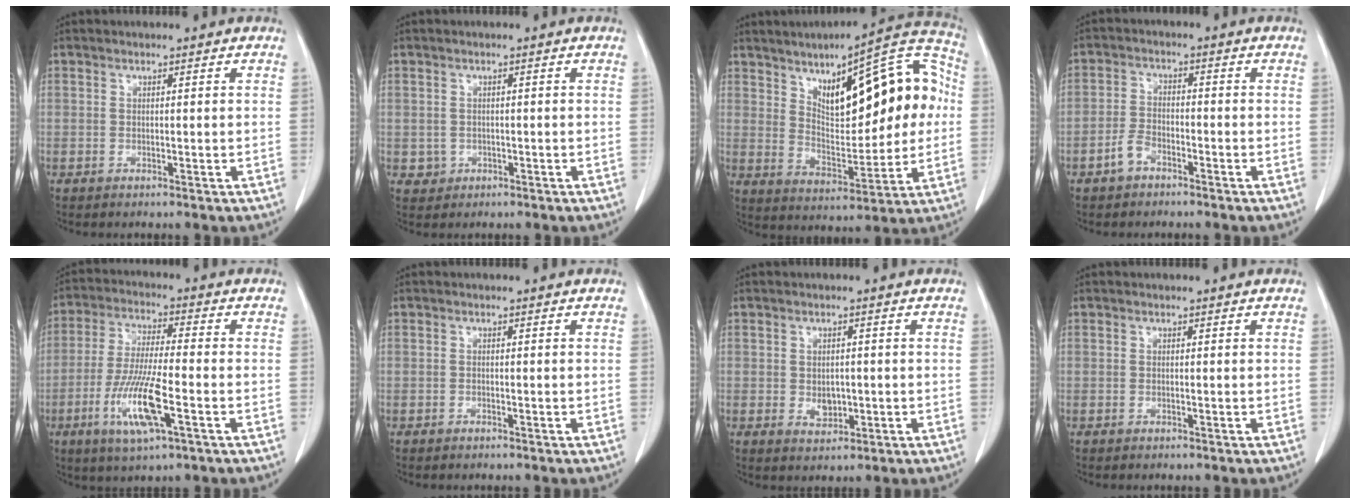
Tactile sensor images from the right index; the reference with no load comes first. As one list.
[{"total": 1.9, "force": [-0.4, 1.9, 0.1], "torque": [0.003, 0.006, 0.001]}, {"total": 20.3, "force": [5.2, 7.5, 18.1], "torque": [-0.257, 0.037, 0.082]}, {"total": 3.5, "force": [-2.4, 1.9, 1.8], "torque": [-0.038, 0.006, -0.042]}, {"total": 11.1, "force": [-4.0, 1.2, 10.2], "torque": [-0.203, -0.017, -0.073]}, {"total": 0.0}, {"total": 3.0, "force": [-0.3, 2.2, 2.0], "torque": [-0.028, 0.003, 0.007]}, {"total": 0.0}]